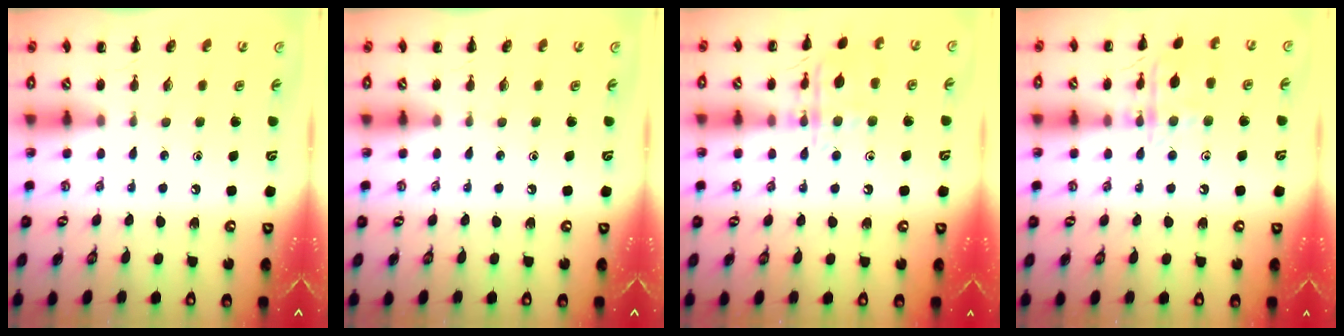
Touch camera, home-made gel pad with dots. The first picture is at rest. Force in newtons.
{"total": 0.0}
{"total": 12.5, "press": 12.5, "slide": 0.7}
{"total": 11.7, "press": 11.7, "slide": 0.6}